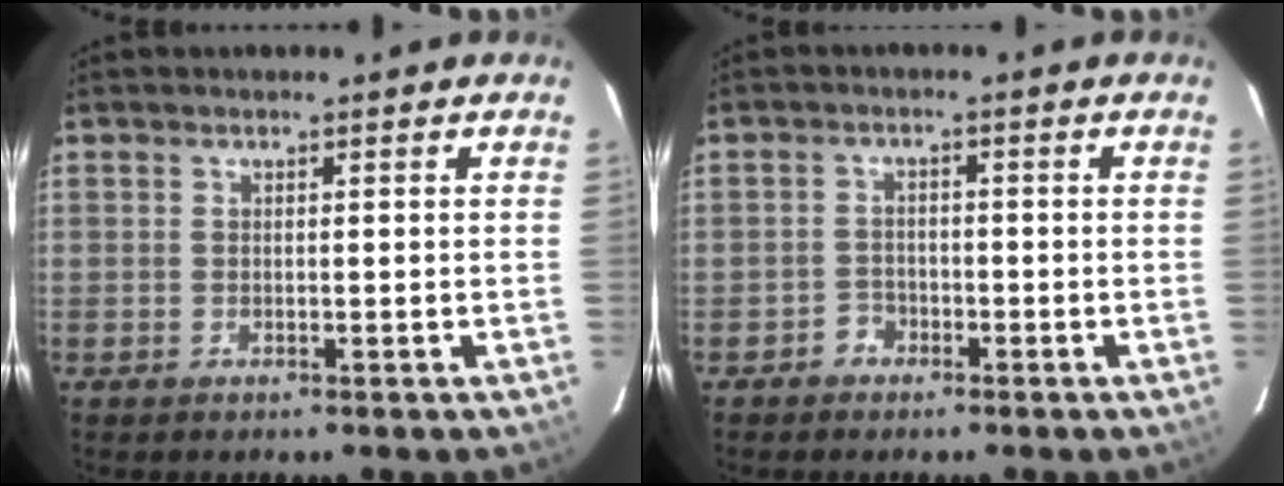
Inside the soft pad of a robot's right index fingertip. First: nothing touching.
{"total": 2.7, "force": [-1.7, 2.1, -0.1], "torque": [-0.001, 0.011, -0.030]}